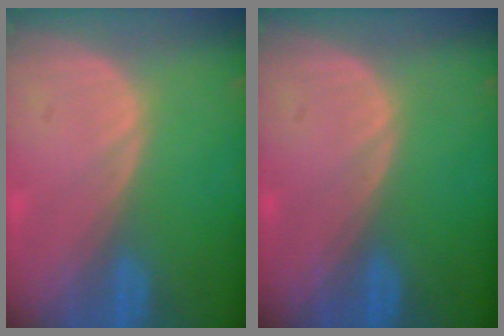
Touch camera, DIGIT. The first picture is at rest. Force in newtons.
{"total": 0.0}